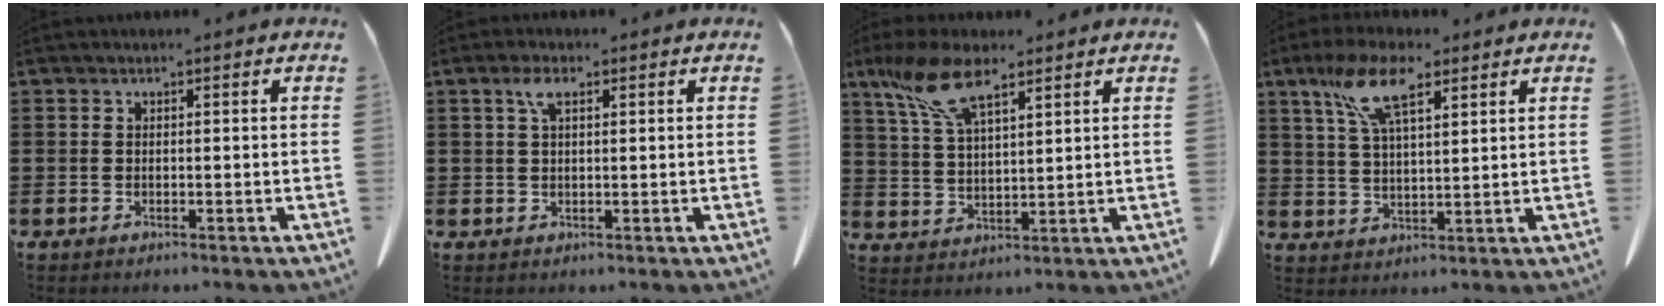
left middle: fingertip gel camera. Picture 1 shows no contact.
{"total": 3.2, "force": [1.4, 1.0, 2.6], "torque": [-0.059, 0.005, 0.025]}
{"total": 9.9, "force": [6.2, 3.3, 7.0], "torque": [-0.163, -0.008, 0.111]}
{"total": 9.1, "force": [5.3, 2.8, 6.9], "torque": [-0.146, 0.003, 0.096]}